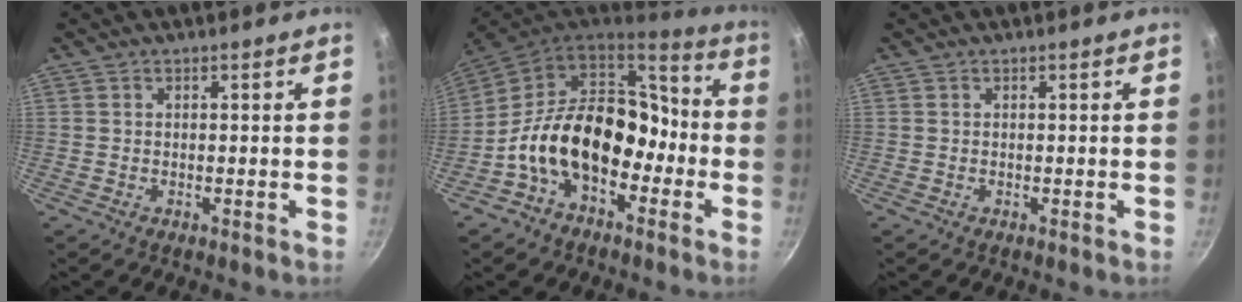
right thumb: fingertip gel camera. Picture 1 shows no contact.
{"total": 19.6, "force": [-4.9, 13.1, 13.7], "torque": [-0.191, 0.072, -0.097]}
{"total": 0.0}